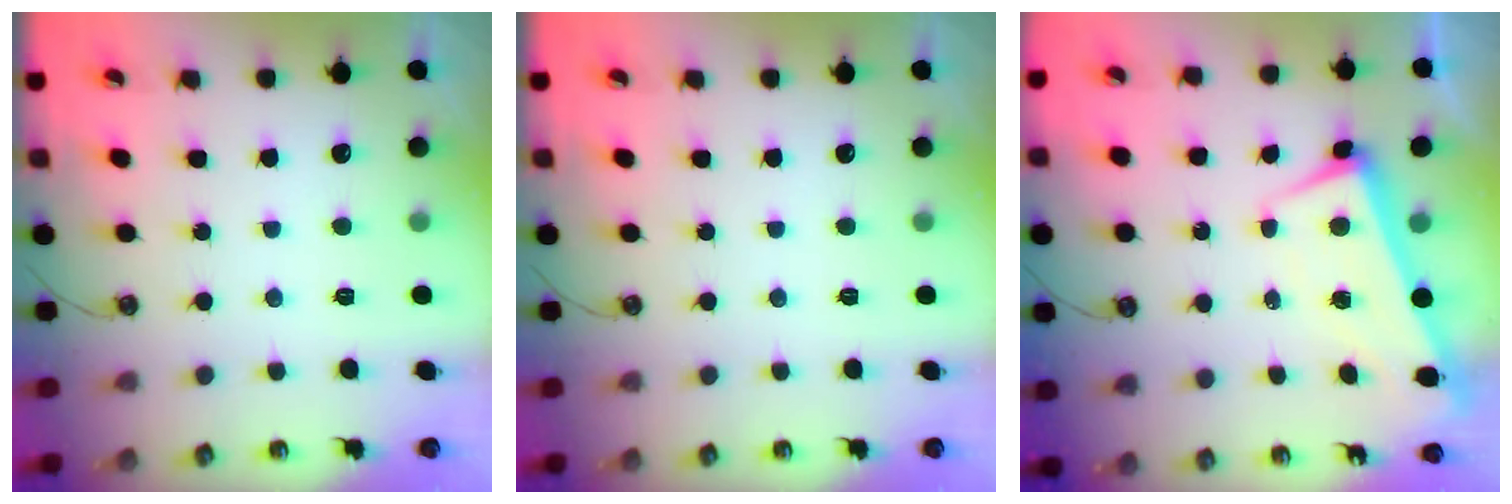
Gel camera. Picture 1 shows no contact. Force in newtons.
{"total": 0.0}
{"total": 1.9, "press": 1.0, "slide": 1.6}